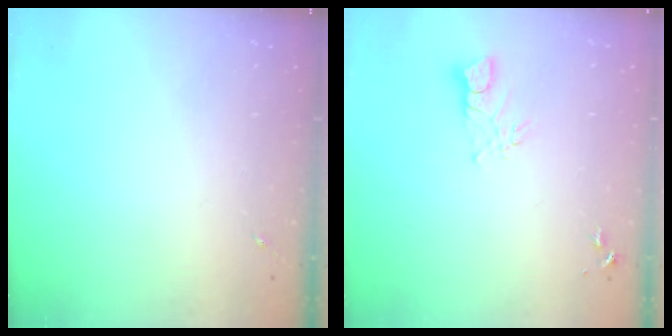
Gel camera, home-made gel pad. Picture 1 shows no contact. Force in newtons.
{"total": 4.8, "press": 4.8, "slide": 0.5}